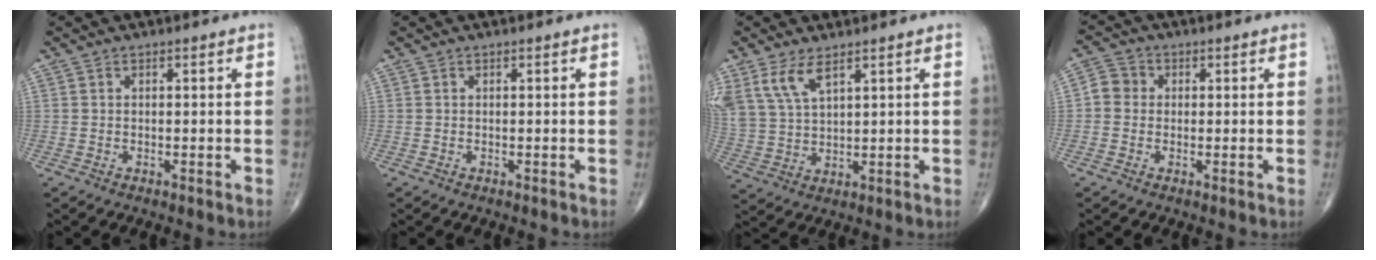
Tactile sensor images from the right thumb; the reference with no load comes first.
{"total": 0.0}
{"total": 7.4, "force": [4.6, 2.9, 5.0], "torque": [-0.107, -0.013, 0.104]}
{"total": 3.7, "force": [-0.1, 3.5, 1.4], "torque": [-0.010, 0.009, -0.010]}